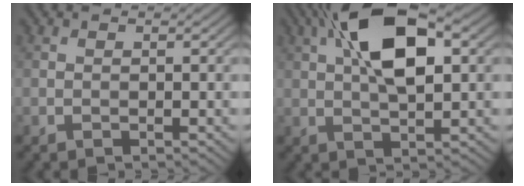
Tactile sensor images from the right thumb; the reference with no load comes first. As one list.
[{"total": 12.1, "force": [3.8, 5.0, 10.4], "torque": [-0.186, 0.019, 0.056]}]